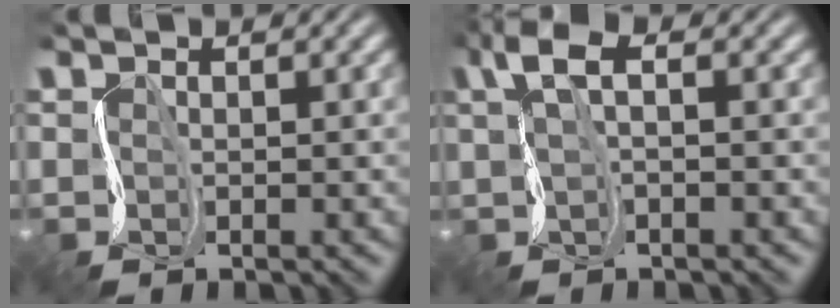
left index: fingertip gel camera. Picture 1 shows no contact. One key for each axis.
{"total": 3.6, "fx": 0.4, "fy": 1.8, "fz": 3.1, "tx": -0.074, "ty": 0.005, "tz": 0.002}